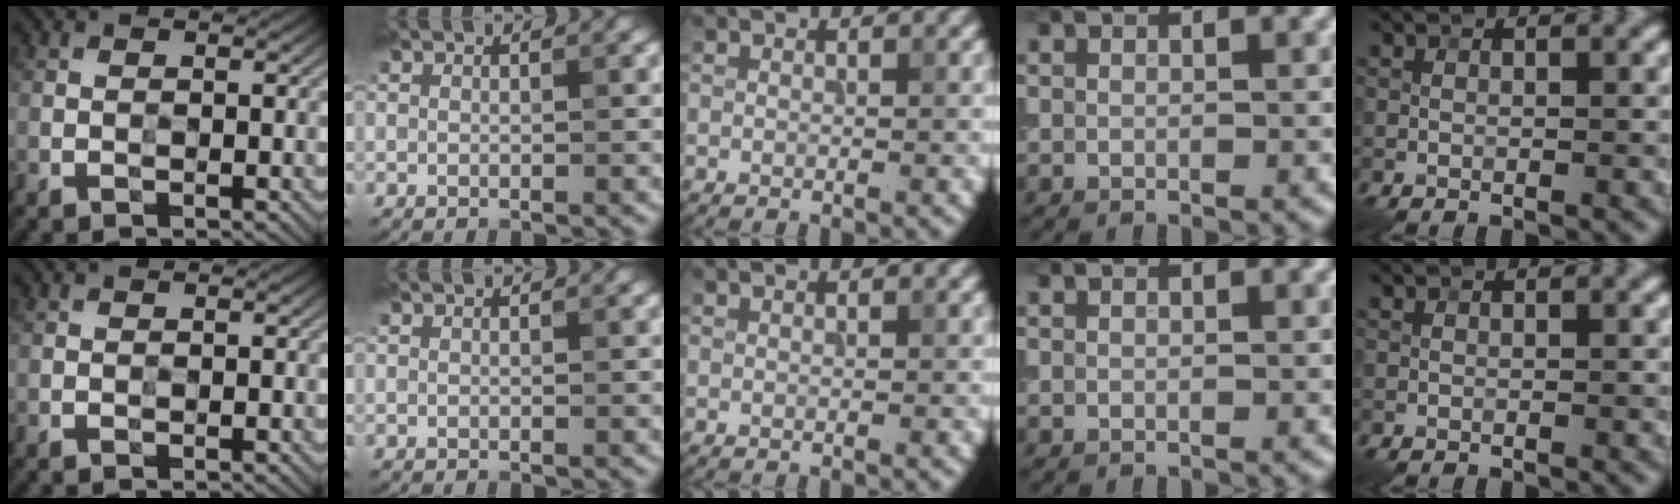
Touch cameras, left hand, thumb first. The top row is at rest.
{}